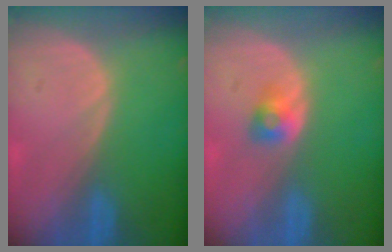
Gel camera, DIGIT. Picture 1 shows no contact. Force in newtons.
{"total": 2.5, "press": 2.3, "slide": 1.1}